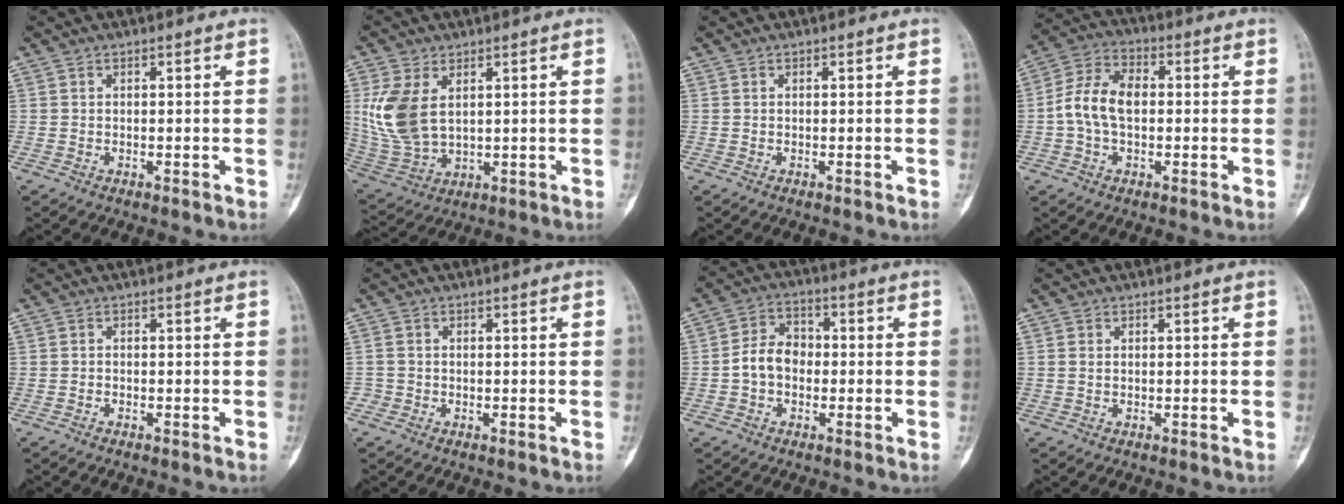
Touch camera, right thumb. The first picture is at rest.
{"total": 11.4, "force": [2.9, 6.9, 8.7], "torque": [-0.186, -0.011, 0.073]}
{"total": 0.0}
{"total": 9.2, "force": [-0.4, 5.9, 7.1], "torque": [-0.139, 0.030, -0.015]}
{"total": 0.0}
{"total": 1.2, "force": [-0.5, 1.1, -0.1], "torque": [0.007, 0.007, -0.014]}
{"total": 7.0, "force": [-1.0, 5.4, 4.3], "torque": [-0.063, 0.027, -0.030]}
{"total": 0.6, "force": [0.1, 0.4, 0.4], "torque": [-0.006, 0.001, 0.003]}